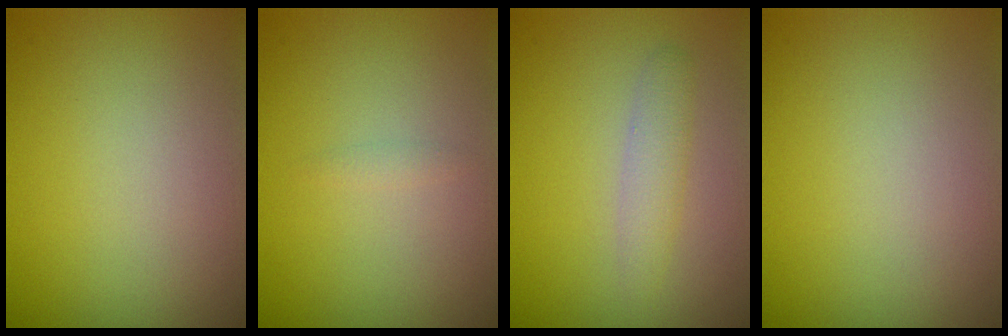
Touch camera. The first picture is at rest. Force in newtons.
{"total": 0.6, "press": 0.6, "slide": 0.0}
{"total": 1.8, "press": 1.8, "slide": 0.0}
{"total": 0.0}